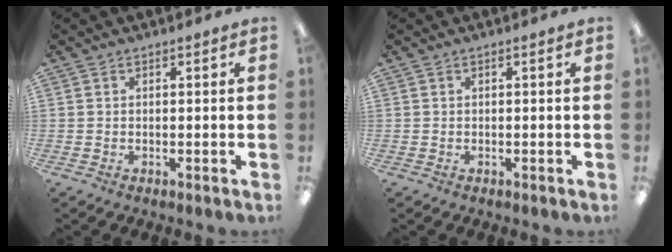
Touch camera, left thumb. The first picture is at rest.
{"total": 0.0}